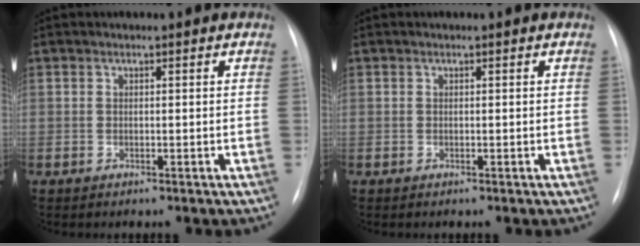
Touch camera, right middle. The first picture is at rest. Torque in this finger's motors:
{"motor_torque": [0.00, 0.00, 0.00, 0.00]}